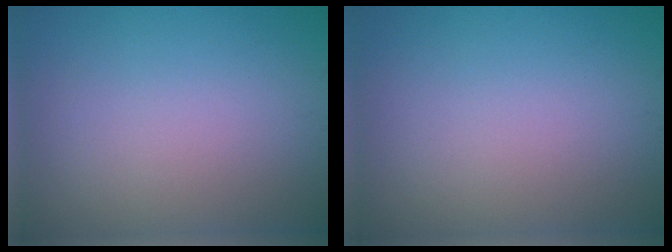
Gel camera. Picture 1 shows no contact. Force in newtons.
{"total": 0.0}